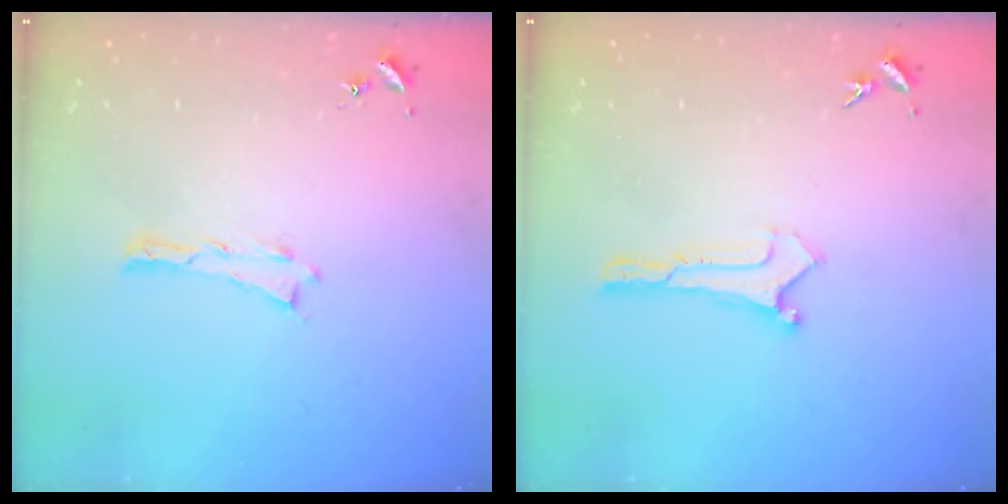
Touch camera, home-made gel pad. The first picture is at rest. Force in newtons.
{"total": 0.0}